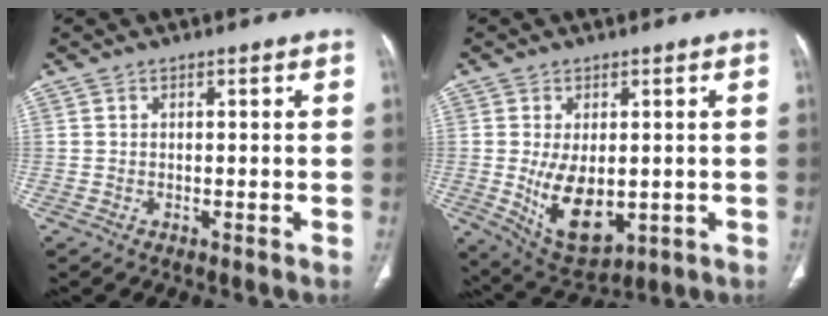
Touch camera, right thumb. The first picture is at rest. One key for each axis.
{"total": 11.3, "fx": -1.1, "fy": 6.5, "fz": 9.1, "tx": -0.140, "ty": -0.016, "tz": 0.007}